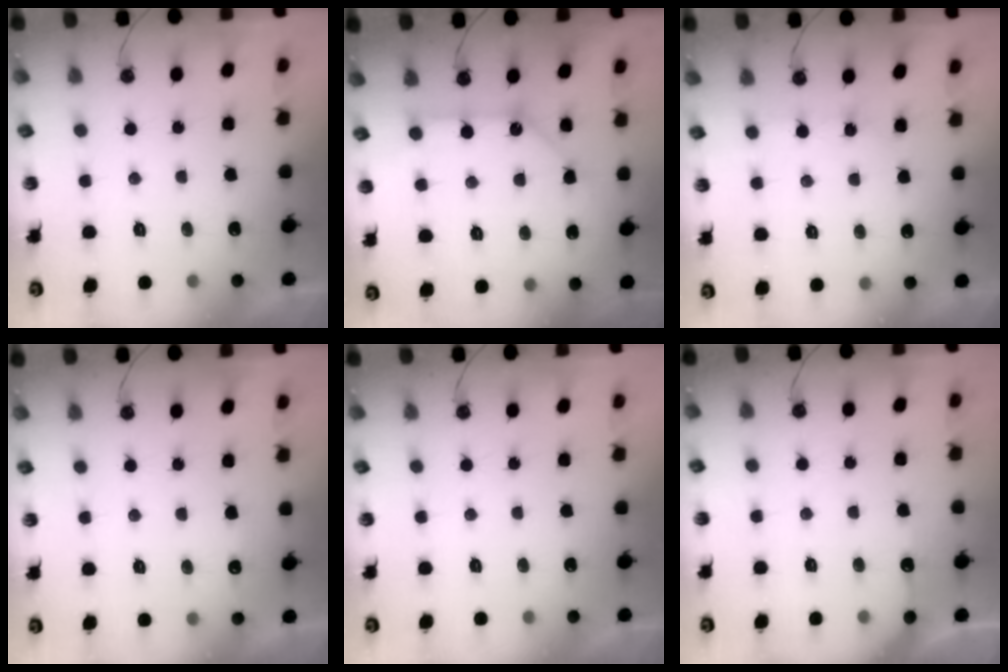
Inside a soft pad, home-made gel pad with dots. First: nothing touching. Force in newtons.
{"total": 9.7, "press": 9.7, "slide": 0.9}
{"total": 3.9, "press": 3.9, "slide": 0.5}
{"total": 3.8, "press": 3.8, "slide": 0.5}
{"total": 0.0}
{"total": 5.0, "press": 5.0, "slide": 0.6}